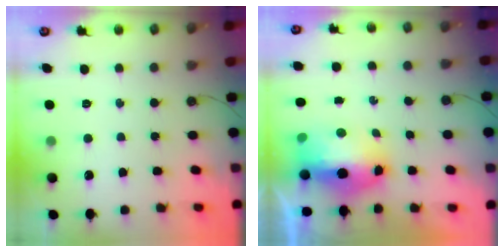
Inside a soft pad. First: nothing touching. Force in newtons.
{"total": 11.3, "press": 11.2, "slide": 1.8}